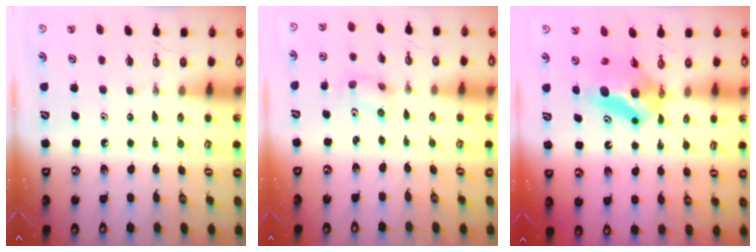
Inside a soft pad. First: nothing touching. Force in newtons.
{"total": 2.9, "press": 2.7, "slide": 1.2}
{"total": 8.4, "press": 5.9, "slide": 5.9}